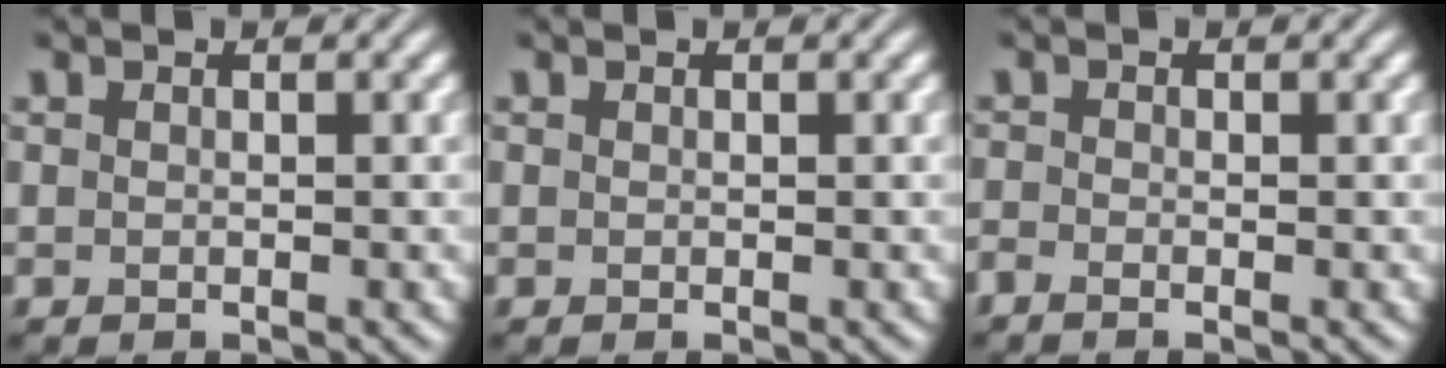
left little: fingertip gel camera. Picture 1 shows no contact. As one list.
[{"total": 0.0}, {"total": 1.0, "force": [-0.8, 0.2, 0.5], "torque": [-0.011, -0.011, -0.021]}]